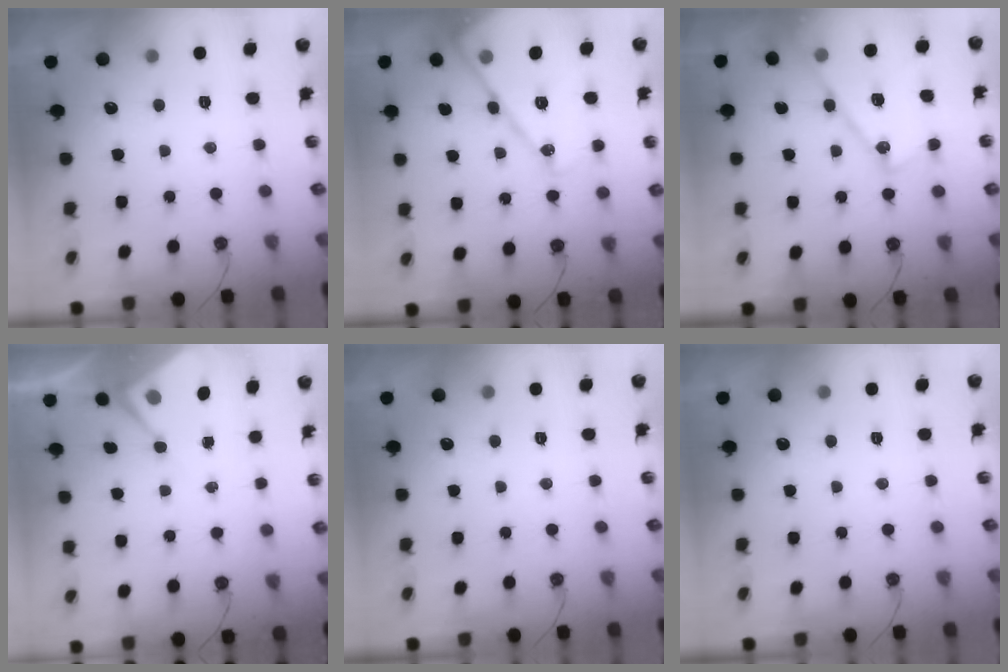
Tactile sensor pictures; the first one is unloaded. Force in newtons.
{"total": 17.4, "press": 17.3, "slide": 1.7}
{"total": 16.6, "press": 16.6, "slide": 0.8}
{"total": 6.1, "press": 6.1, "slide": 0.5}
{"total": 0.0}
{"total": 0.0}